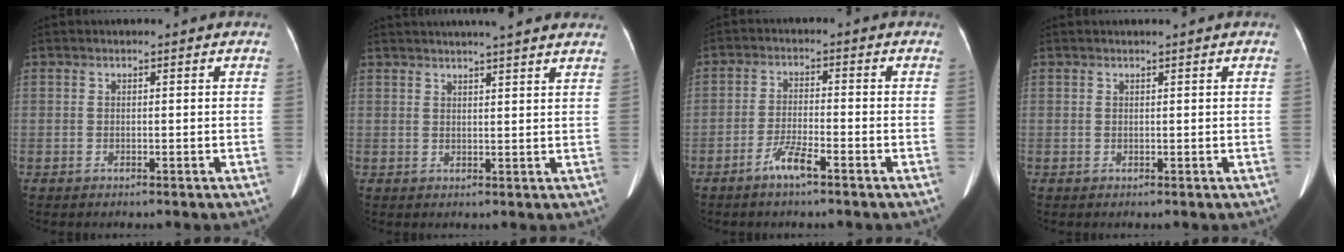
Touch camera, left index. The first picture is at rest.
{"total": 11.5, "force": [10.0, 0.6, 5.6], "torque": [-0.079, 0.024, 0.113]}
{"total": 4.2, "force": [-3.1, 0.2, 2.9], "torque": [-0.064, -0.005, -0.062]}
{"total": 0.5, "force": [0.4, -0.1, 0.3], "torque": [-0.007, 0.003, 0.013]}